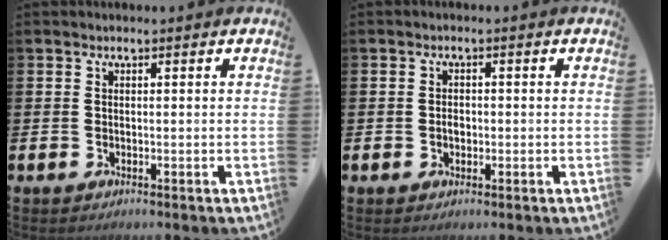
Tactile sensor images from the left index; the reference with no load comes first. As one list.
[{"total": 1.5, "force": [-0.2, 1.1, 1.0], "torque": [-0.009, 0.003, -0.008]}]